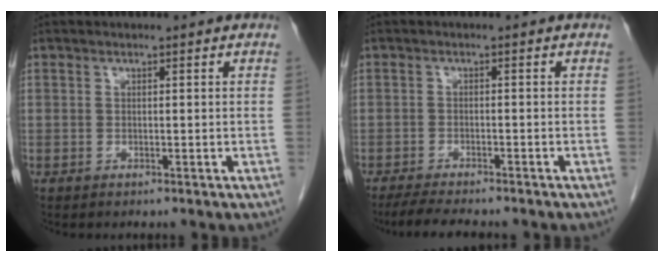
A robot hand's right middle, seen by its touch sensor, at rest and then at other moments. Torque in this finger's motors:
{"motor_torque": [0.12, -0.03, -0.02, 0.02]}